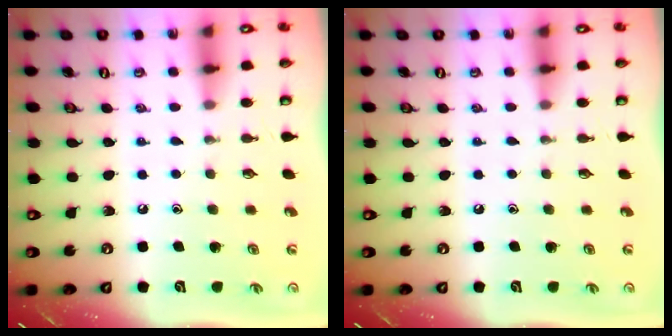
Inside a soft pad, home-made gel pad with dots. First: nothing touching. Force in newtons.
{"total": 0.0}